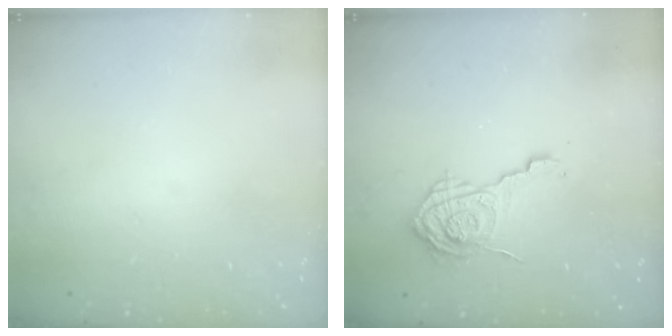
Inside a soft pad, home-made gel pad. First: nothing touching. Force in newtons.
{"total": 12.2, "press": 12.2, "slide": 0.6}